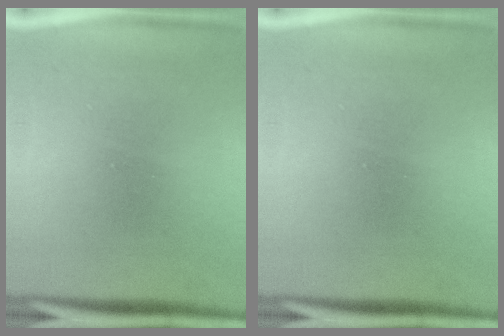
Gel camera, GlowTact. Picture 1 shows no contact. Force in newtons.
{"total": 0.0}